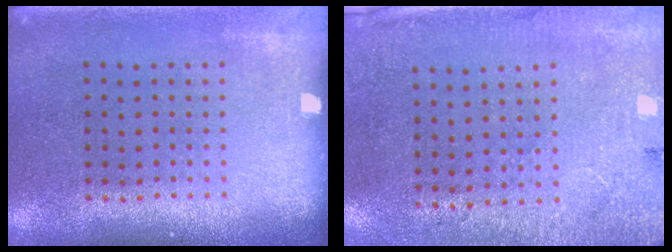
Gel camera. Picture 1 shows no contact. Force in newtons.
{"total": 2.6, "press": 2.2, "slide": 1.4}